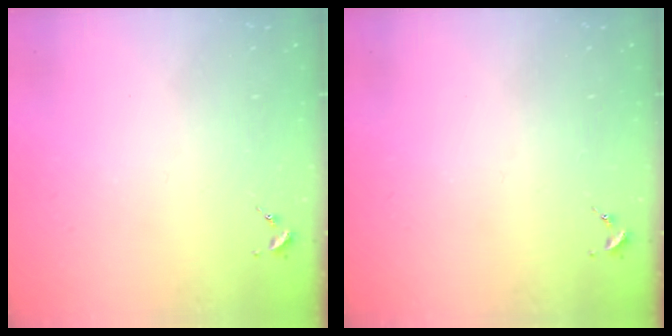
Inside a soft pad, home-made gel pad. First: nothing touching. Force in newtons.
{"total": 0.0}